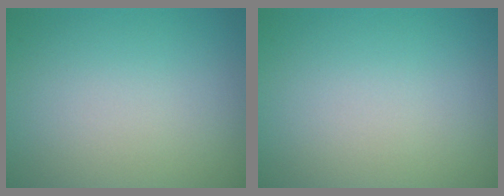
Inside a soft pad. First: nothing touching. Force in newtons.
{"total": 0.0}